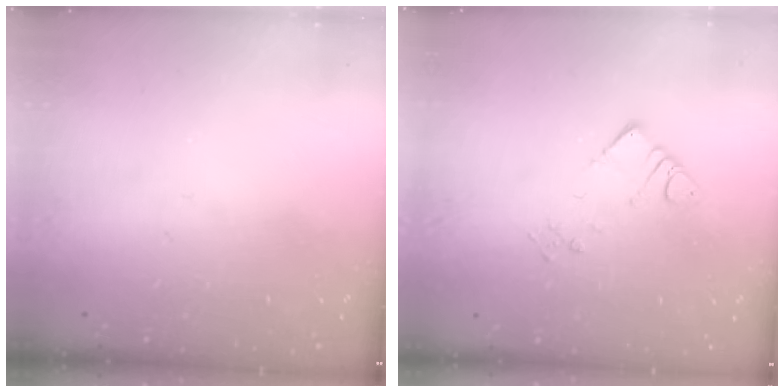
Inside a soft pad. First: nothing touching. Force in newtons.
{"total": 3.9, "press": 3.9, "slide": 0.2}